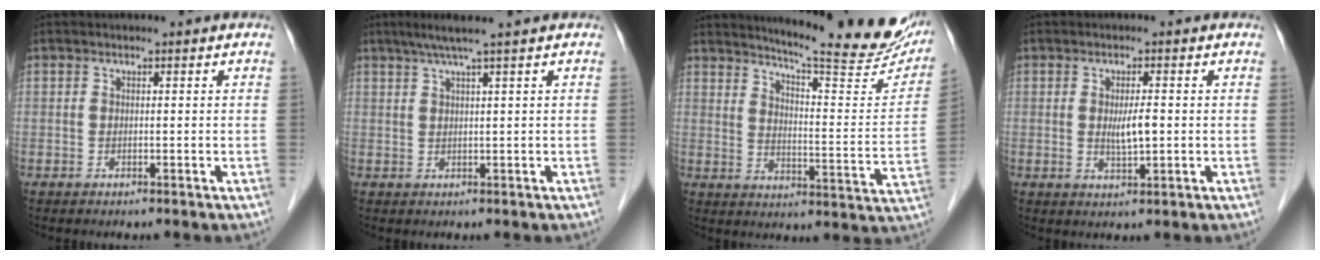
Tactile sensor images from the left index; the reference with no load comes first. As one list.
[{"total": 4.2, "force": [2.9, -1.1, 2.8], "torque": [-0.052, 0.008, 0.055]}, {"total": 21.9, "force": [19.2, 1.9, 10.2], "torque": [-0.139, -0.068, 0.237]}, {"total": 3.4, "force": [0.0, 0.6, 3.3], "torque": [-0.062, -0.004, 0.004]}]